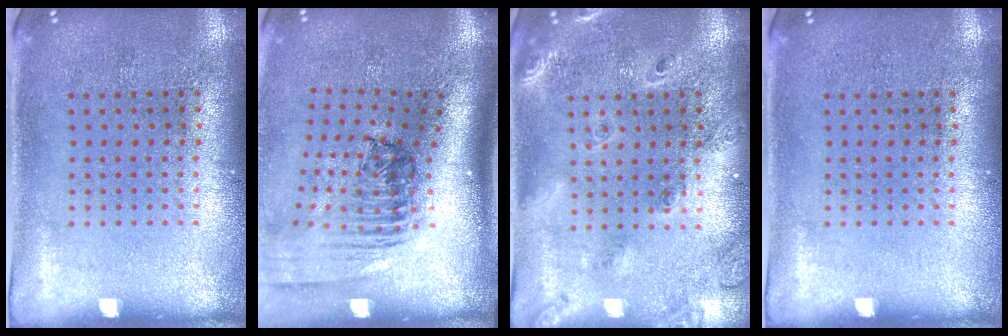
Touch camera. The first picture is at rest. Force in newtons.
{"total": 2.4, "press": 1.6, "slide": 1.7}
{"total": 1.7, "press": 1.6, "slide": 0.8}
{"total": 0.0}